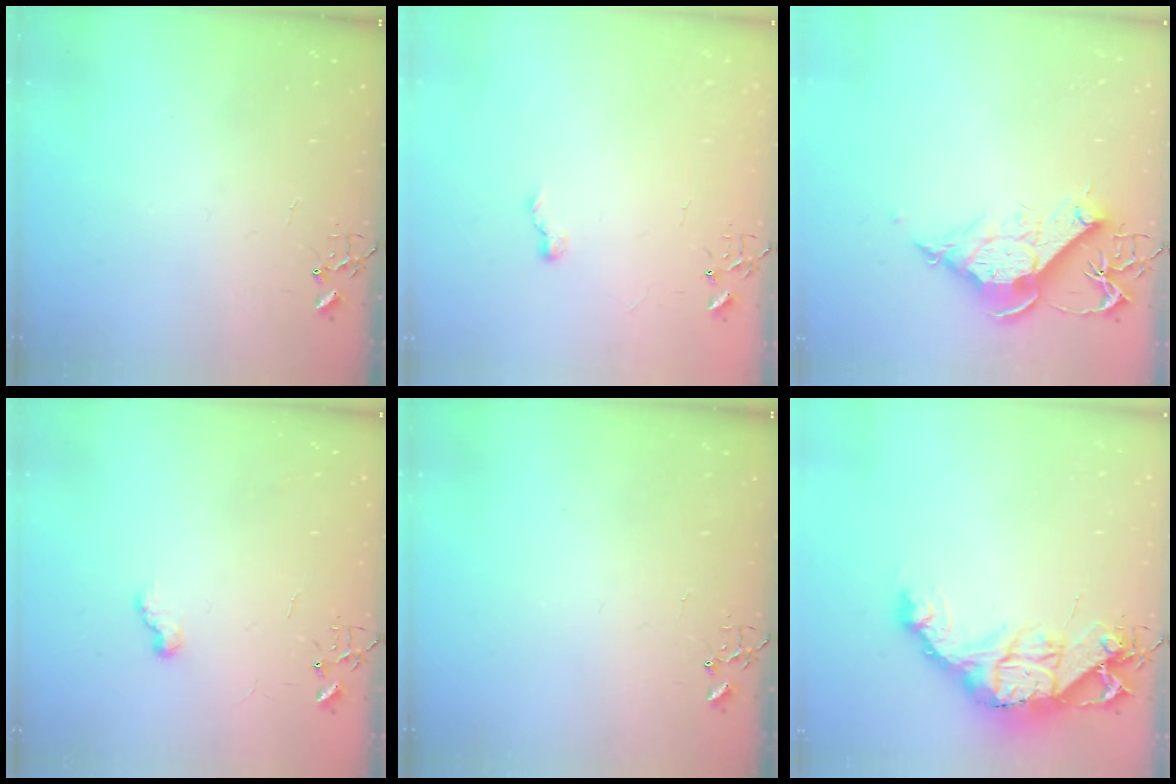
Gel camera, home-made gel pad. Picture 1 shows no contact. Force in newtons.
{"total": 5.7, "press": 5.6, "slide": 0.7}
{"total": 13.2, "press": 13.1, "slide": 1.6}
{"total": 6.4, "press": 6.3, "slide": 0.6}
{"total": 0.0}
{"total": 18.1, "press": 18.0, "slide": 2.0}